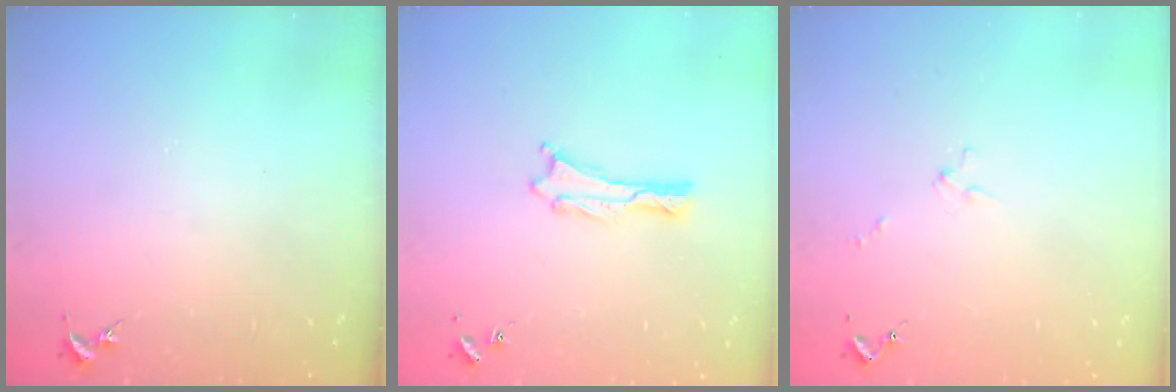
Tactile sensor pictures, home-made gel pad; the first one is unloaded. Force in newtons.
{"total": 0.0}
{"total": 1.3, "press": 1.2, "slide": 0.1}